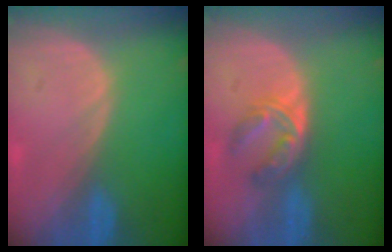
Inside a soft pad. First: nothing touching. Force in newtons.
{"total": 5.8, "press": 4.7, "slide": 3.4}